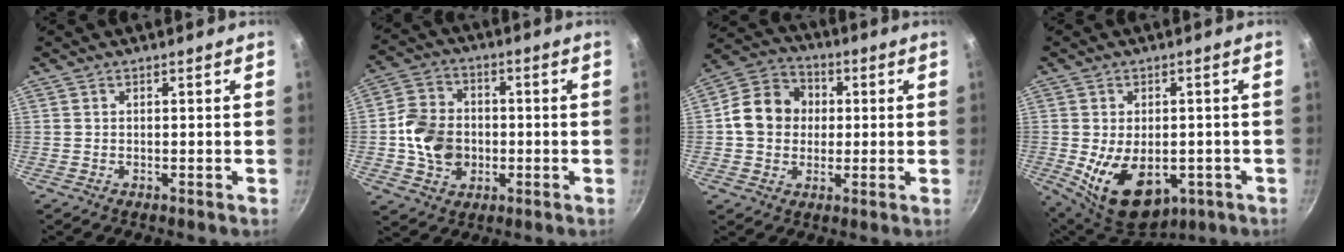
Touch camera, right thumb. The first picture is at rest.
{"total": 11.2, "force": [-1.2, 9.2, 6.3], "torque": [-0.091, 0.019, -0.030]}
{"total": 11.6, "force": [0.7, 10.1, 5.7], "torque": [-0.069, 0.018, -0.004]}
{"total": 14.4, "force": [-3.3, 9.2, 10.6], "torque": [-0.147, -0.013, -0.027]}